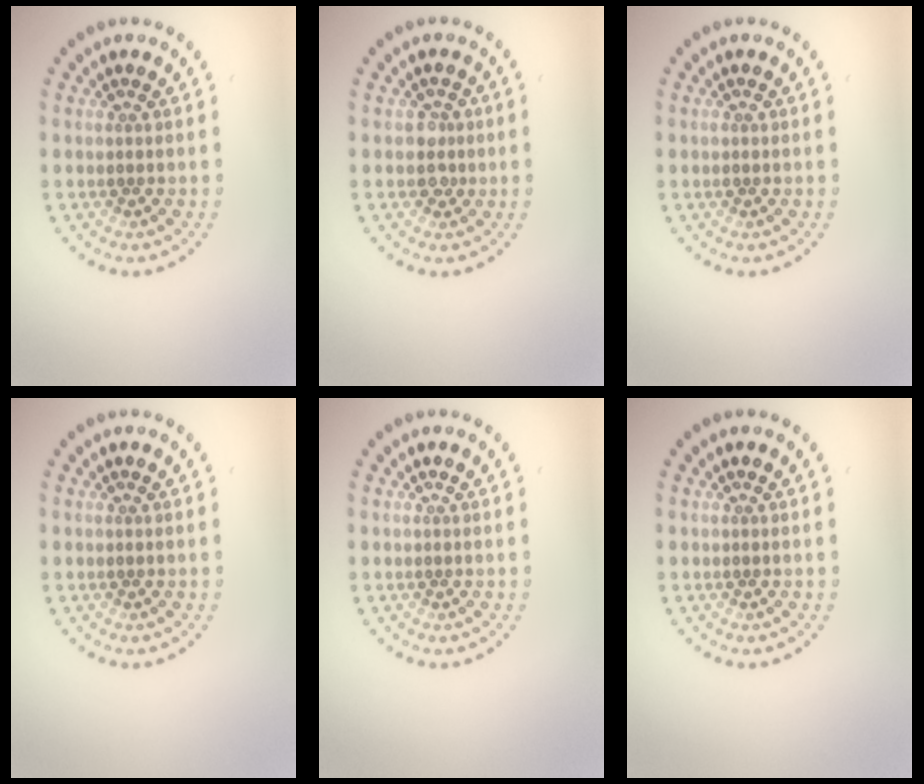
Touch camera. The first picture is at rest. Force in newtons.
{"total": 1.7, "press": 1.5, "slide": 0.7}
{"total": 0.7, "press": 0.7, "slide": 0.1}
{"total": 0.0}
{"total": 0.0}
{"total": 0.0}